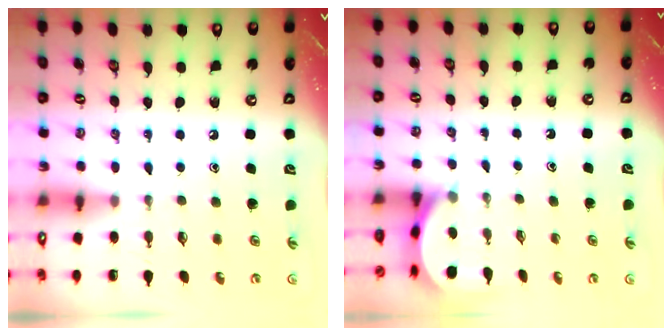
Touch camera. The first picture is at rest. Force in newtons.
{"total": 4.7, "press": 4.6, "slide": 0.3}